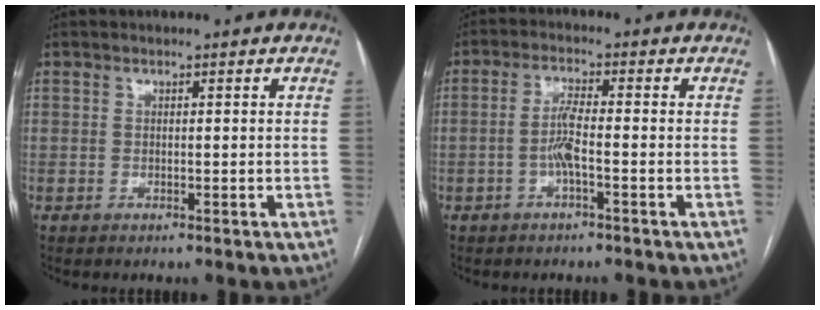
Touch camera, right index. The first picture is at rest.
{"total": 3.7, "force": [-1.2, 0.3, 3.5], "torque": [-0.073, 0.005, -0.024]}